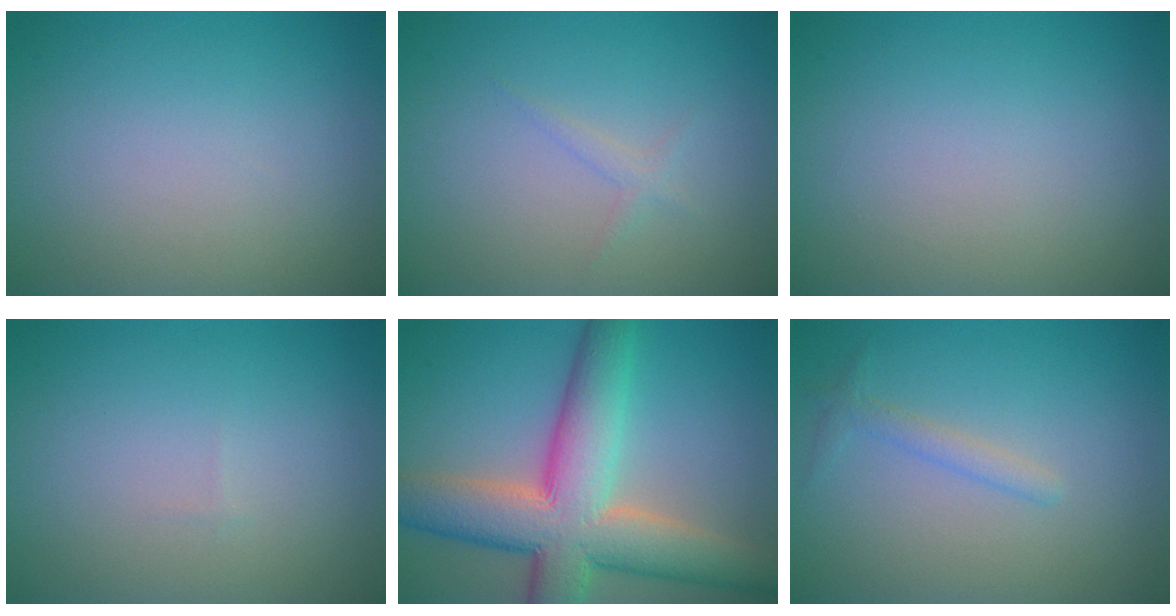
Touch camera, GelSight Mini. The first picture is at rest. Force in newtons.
{"total": 0.9, "press": 0.9, "slide": 0.1}
{"total": 0.0}
{"total": 0.0}
{"total": 10.9, "press": 10.9, "slide": 0.9}
{"total": 1.4, "press": 1.4, "slide": 0.1}